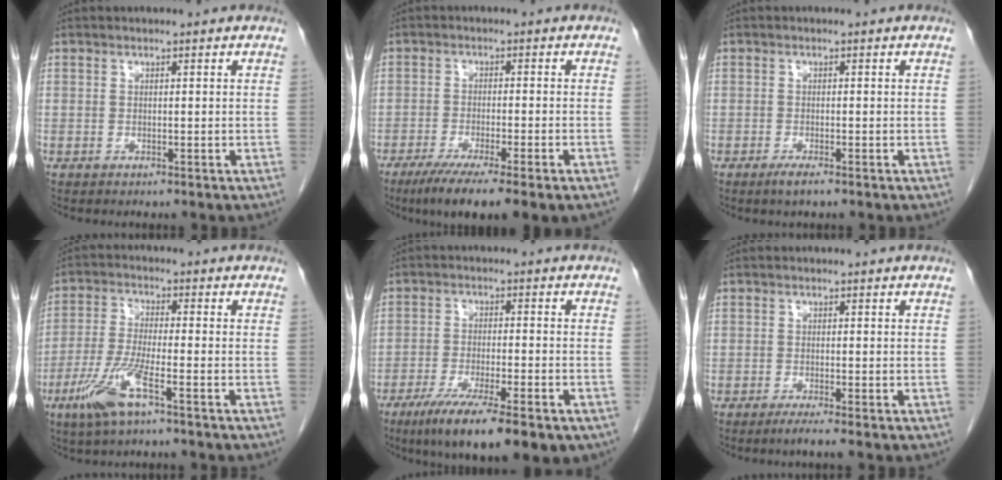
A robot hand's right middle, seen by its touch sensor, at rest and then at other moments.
{"total": 10.2, "force": [-7.0, 0.3, 7.4], "torque": [-0.111, -0.024, -0.106]}
{"total": 1.7, "force": [-1.2, 0.1, 1.3], "torque": [-0.030, -0.005, -0.023]}
{"total": 7.9, "force": [-4.1, 0.7, 6.7], "torque": [-0.151, -0.011, -0.082]}
{"total": 14.1, "force": [-9.1, 2.4, 10.5], "torque": [-0.146, -0.029, -0.143]}
{"total": 1.8, "force": [-1.3, -0.5, 1.1], "torque": [-0.024, -0.003, -0.027]}